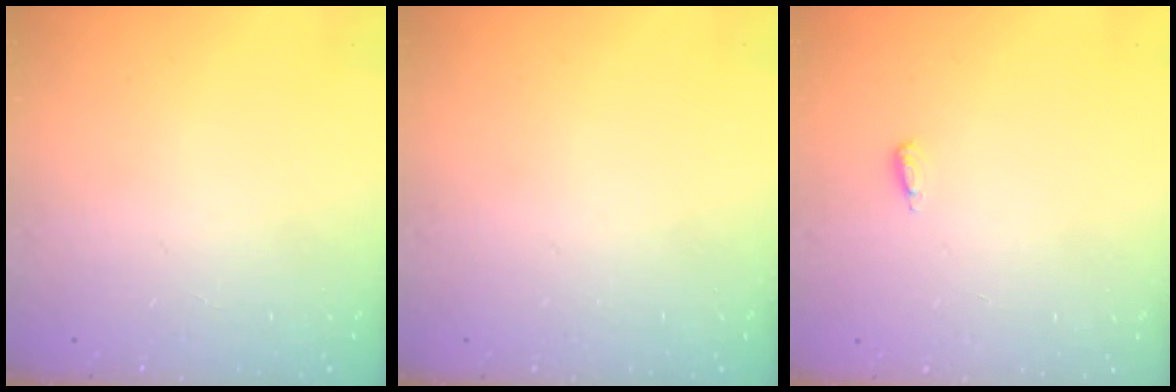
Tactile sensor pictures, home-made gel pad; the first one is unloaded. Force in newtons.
{"total": 0.0}
{"total": 6.6, "press": 3.9, "slide": 5.3}